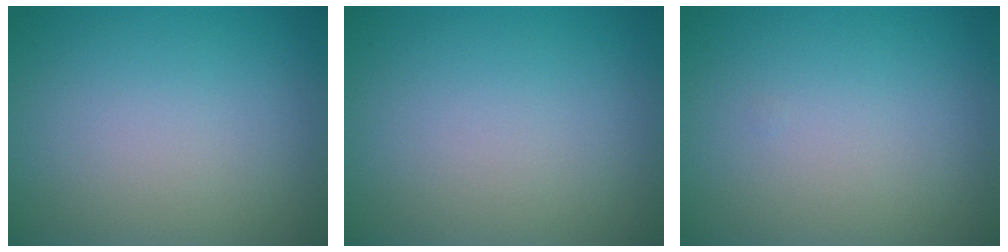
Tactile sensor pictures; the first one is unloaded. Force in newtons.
{"total": 0.0}
{"total": 0.0}